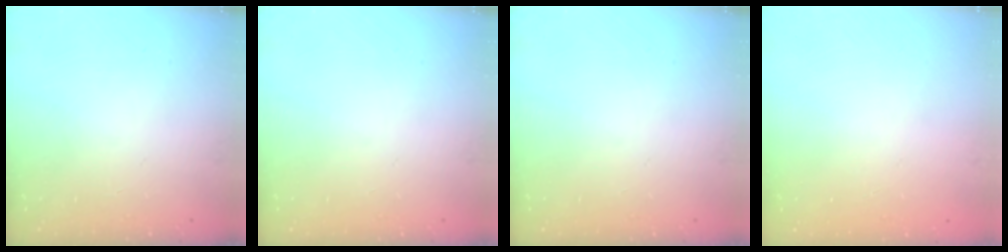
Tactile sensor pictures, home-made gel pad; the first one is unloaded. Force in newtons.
{"total": 0.0}
{"total": 0.0}
{"total": 0.0}